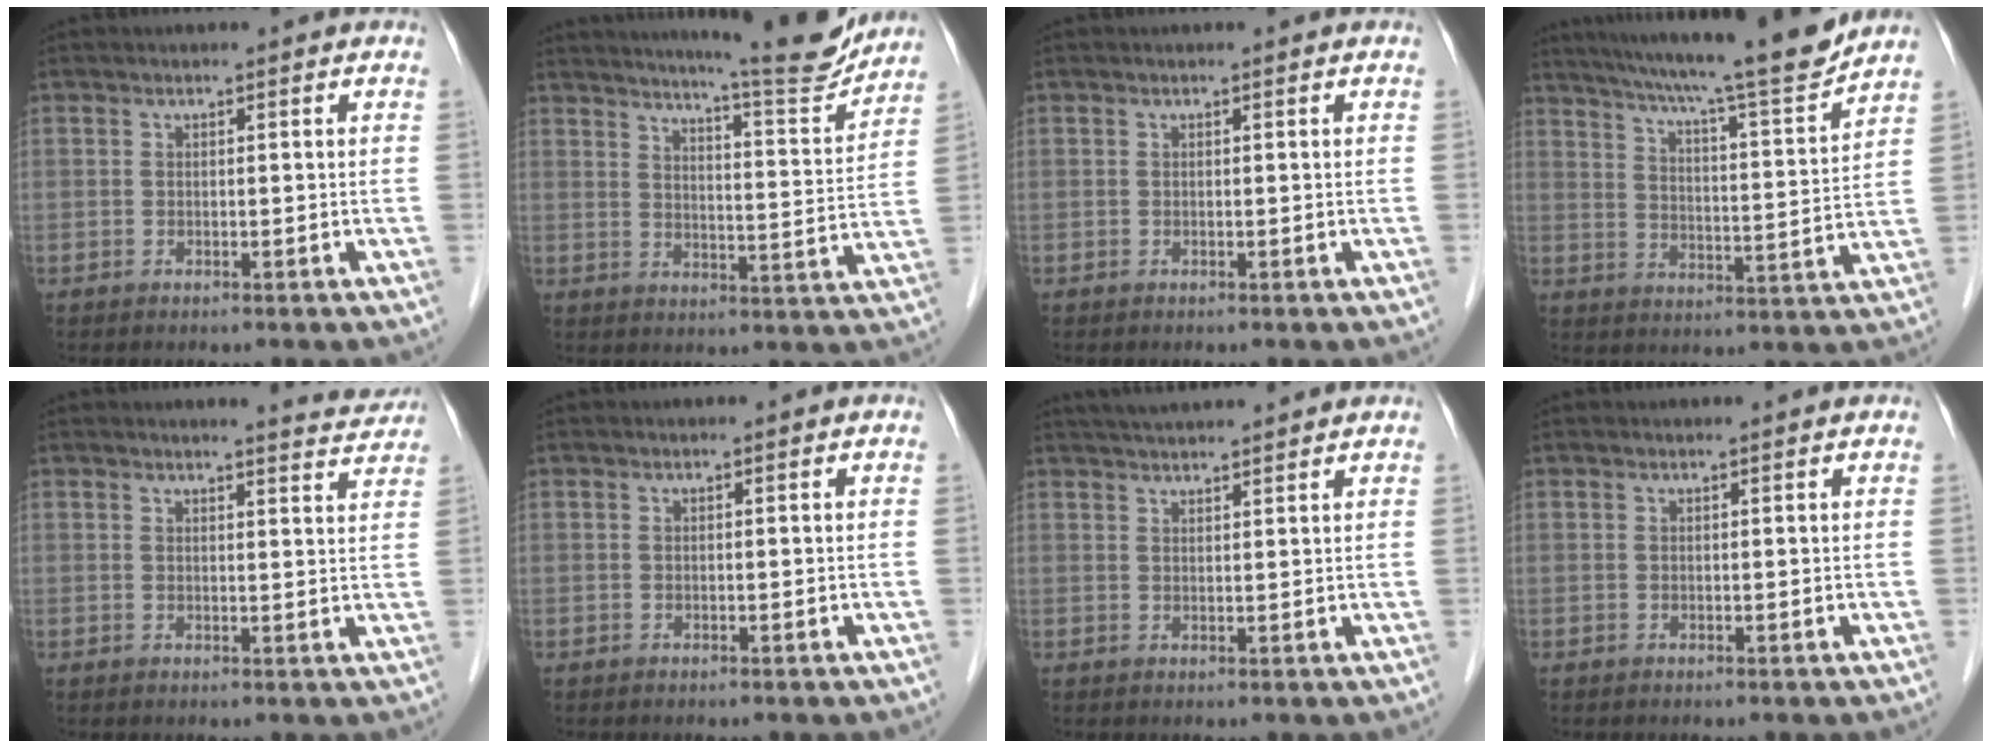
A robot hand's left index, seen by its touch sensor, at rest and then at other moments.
{"total": 14.6, "force": [13.6, 0.1, 5.4], "torque": [-0.083, -0.034, 0.177]}
{"total": 0.0}
{"total": 18.1, "force": [15.9, -0.5, 8.6], "torque": [-0.139, -0.019, 0.229]}
{"total": 4.7, "force": [4.7, 0.0, 0.3], "torque": [-0.012, -0.021, 0.041]}
{"total": 0.0}
{"total": 8.1, "force": [7.4, 0.3, 3.2], "torque": [-0.053, 0.035, 0.108]}
{"total": 1.0, "force": [1.0, 0.0, 0.1], "torque": [-0.010, 0.003, 0.012]}